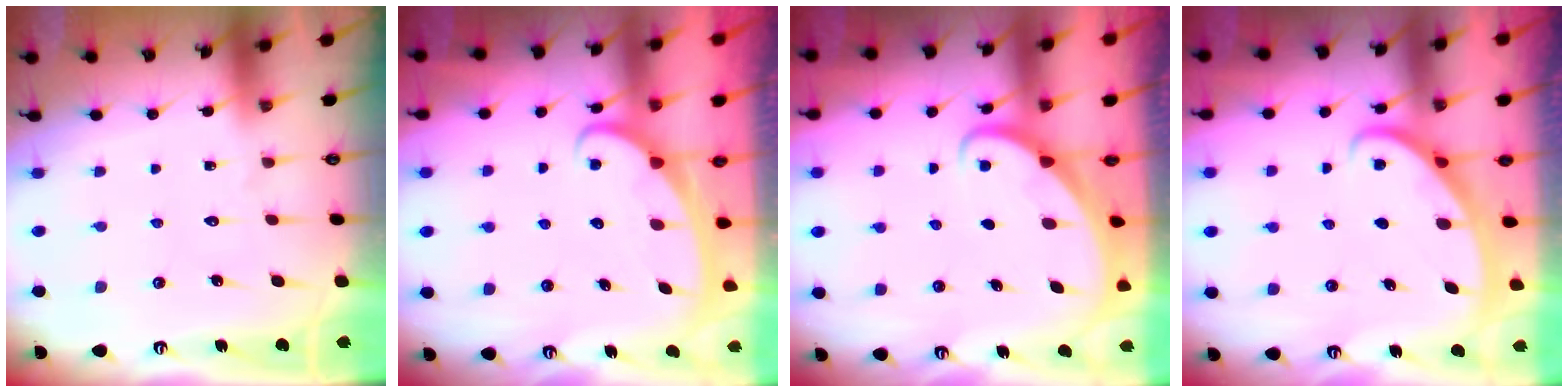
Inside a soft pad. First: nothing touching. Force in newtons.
{"total": 2.4, "press": 2.4, "slide": 0.3}
{"total": 2.1, "press": 2.1, "slide": 0.2}
{"total": 3.0, "press": 3.0, "slide": 0.1}